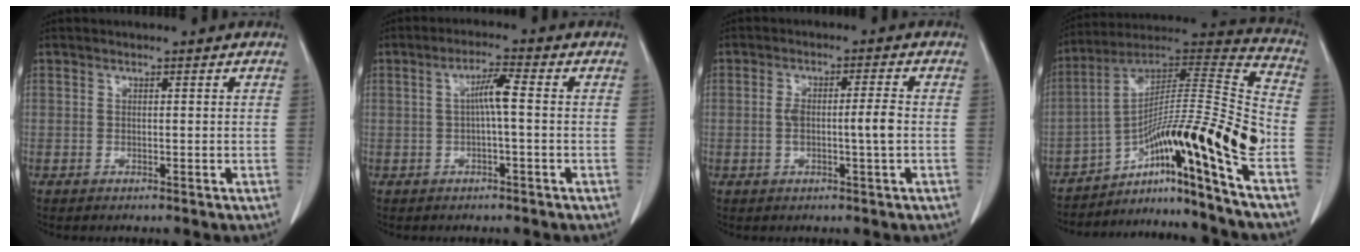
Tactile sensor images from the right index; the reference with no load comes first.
{"total": 3.9, "force": [0.3, 0.1, 3.9], "torque": [-0.070, 0.011, 0.003]}
{"total": 4.8, "force": [-0.5, 0.3, 4.8], "torque": [-0.093, 0.008, -0.005]}
{"total": 19.9, "force": [-10.6, -1.5, 16.8], "torque": [-0.269, 0.023, -0.176]}